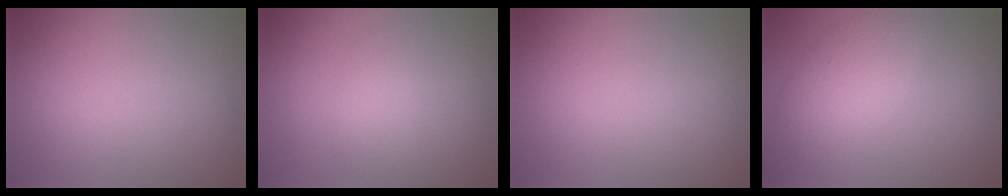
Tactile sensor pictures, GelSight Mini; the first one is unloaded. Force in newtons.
{"total": 1.8, "press": 1.8, "slide": 0.1}
{"total": 0.0}
{"total": 4.4, "press": 4.3, "slide": 0.2}